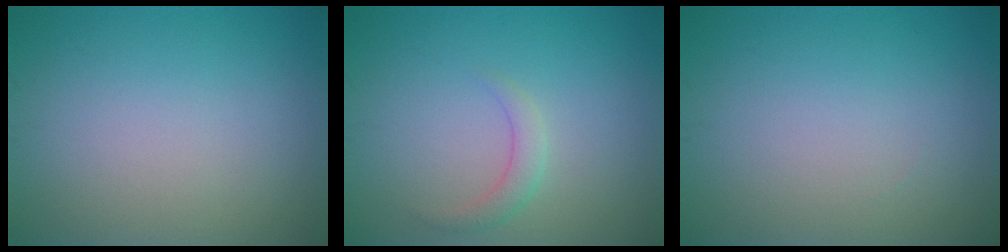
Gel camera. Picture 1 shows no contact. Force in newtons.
{"total": 1.6, "press": 1.6, "slide": 0.1}
{"total": 0.0}